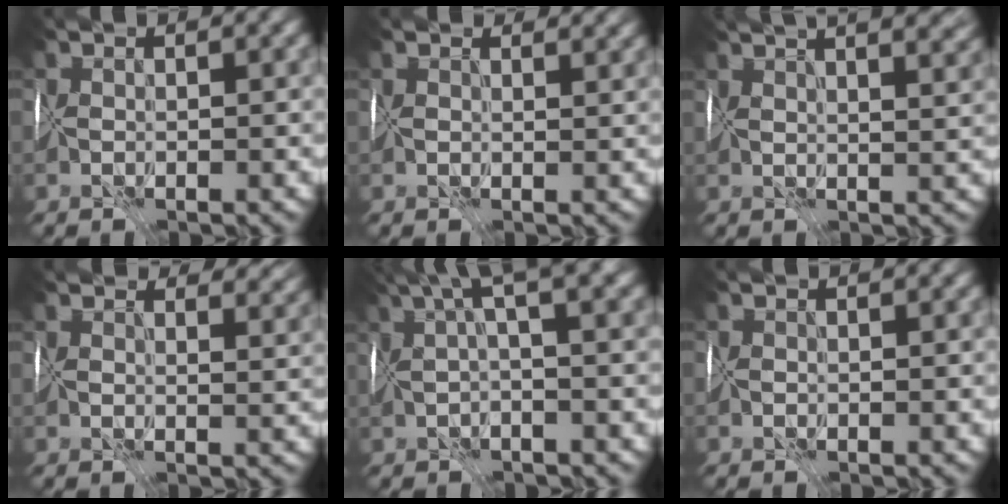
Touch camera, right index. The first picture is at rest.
{"total": 3.4, "force": [2.1, 2.0, 1.7], "torque": [-0.025, 0.005, 0.033]}
{"total": 11.8, "force": [7.6, 4.6, 7.8], "torque": [-0.097, 0.066, 0.094]}
{"total": 7.2, "force": [5.0, 3.7, 3.6], "torque": [-0.061, 0.018, 0.081]}
{"total": 5.6, "force": [3.1, 0.4, 4.6], "torque": [-0.083, 0.016, 0.057]}
{"total": 0.0}